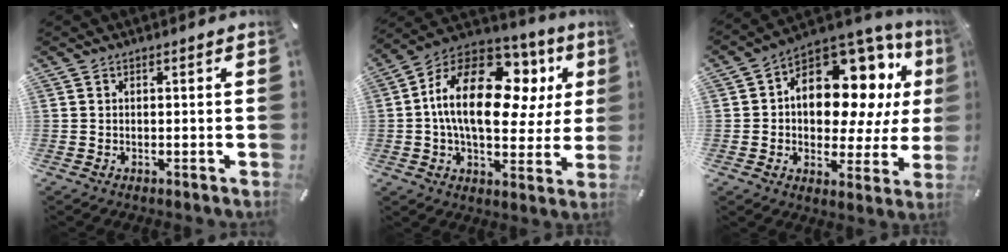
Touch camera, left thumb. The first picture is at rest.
{"total": 22.3, "force": [5.9, 12.6, 17.5], "torque": [-0.316, -0.022, 0.096]}
{"total": 15.6, "force": [4.9, 10.6, 10.4], "torque": [-0.146, -0.046, 0.086]}